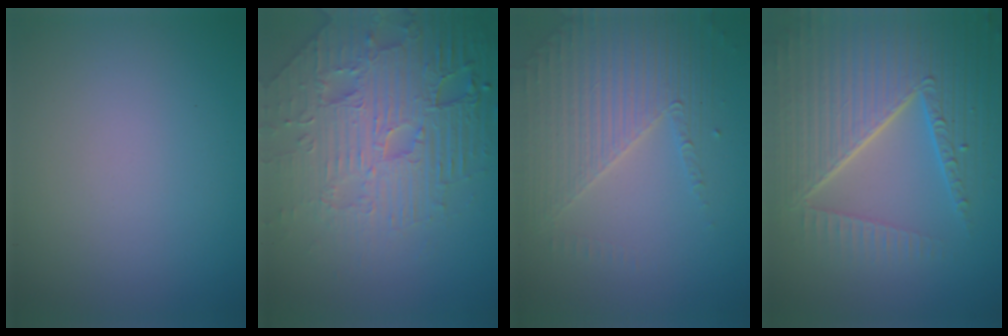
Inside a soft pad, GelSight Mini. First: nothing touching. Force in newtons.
{"total": 8.6, "press": 6.3, "slide": 5.9}
{"total": 4.0, "press": 3.8, "slide": 1.3}
{"total": 8.8, "press": 6.1, "slide": 6.4}